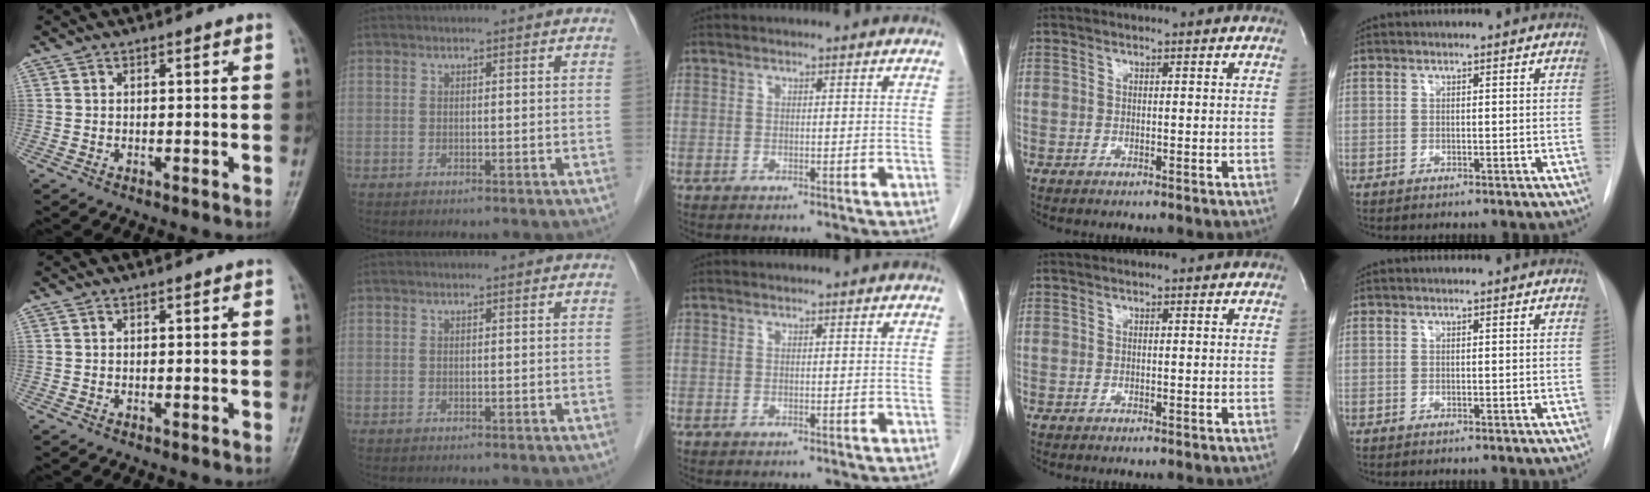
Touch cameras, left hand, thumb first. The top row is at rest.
{}